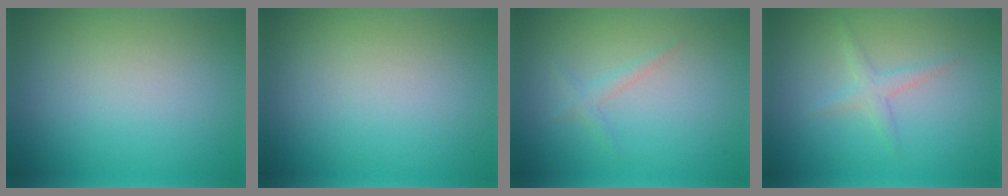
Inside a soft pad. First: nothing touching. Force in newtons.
{"total": 0.0}
{"total": 1.1, "press": 1.1, "slide": 0.0}
{"total": 1.6, "press": 1.6, "slide": 0.1}